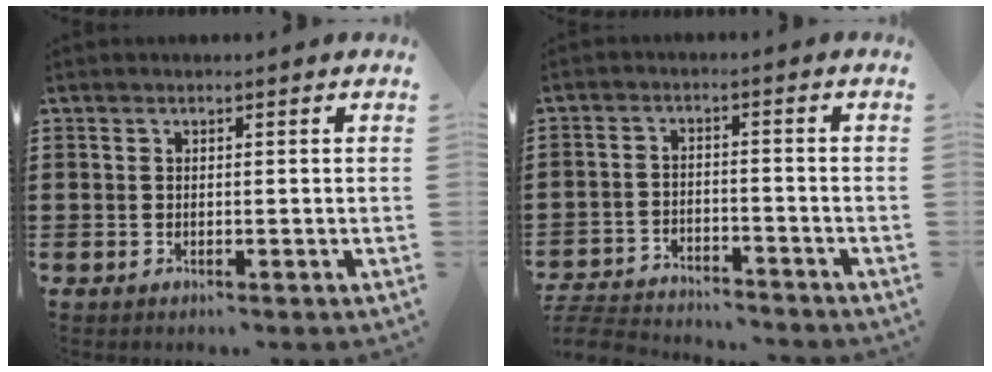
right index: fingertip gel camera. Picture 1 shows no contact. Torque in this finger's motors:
{"motor_torque": [-2.01, -0.13, 0.04, 0.03]}